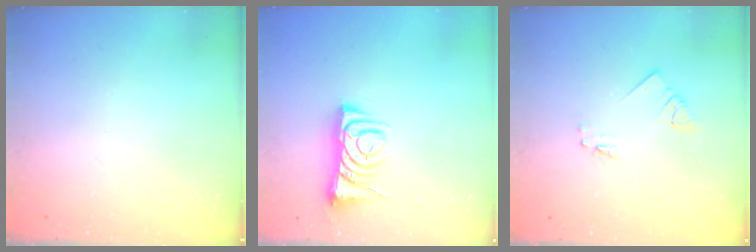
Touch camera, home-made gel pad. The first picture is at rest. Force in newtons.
{"total": 7.3, "press": 7.2, "slide": 0.9}
{"total": 1.6, "press": 1.6, "slide": 0.1}